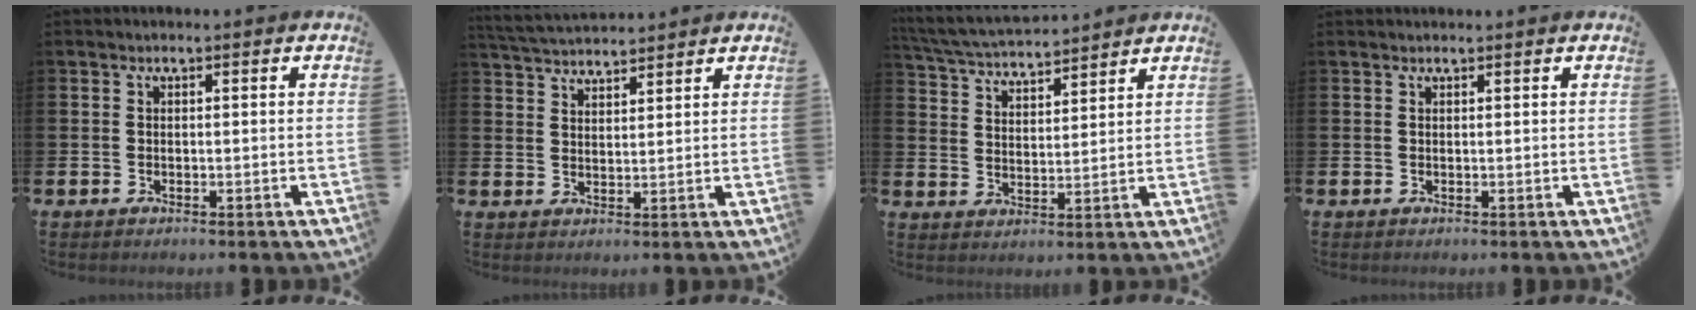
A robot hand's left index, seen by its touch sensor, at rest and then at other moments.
{"total": 3.9, "force": [3.9, 0.5, 0.1], "torque": [-0.017, -0.018, 0.071]}
{"total": 5.2, "force": [5.1, 0.7, 0.7], "torque": [-0.037, -0.033, 0.089]}
{"total": 0.5, "force": [0.5, 0.0, 0.0], "torque": [0.009, -0.004, 0.009]}